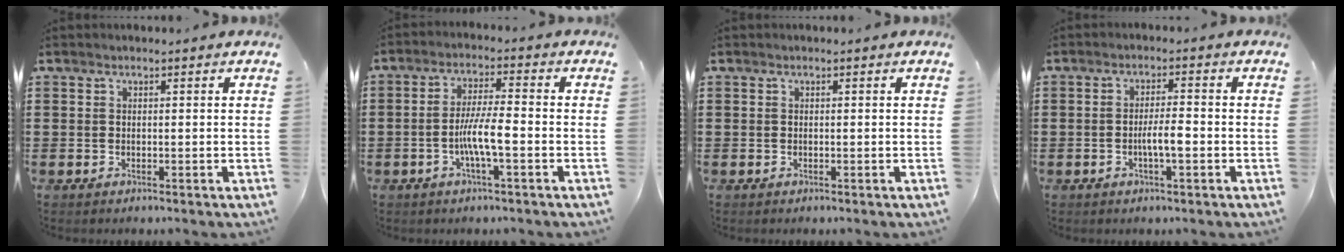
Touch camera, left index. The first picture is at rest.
{"total": 6.1, "force": [-1.9, 1.0, 5.7], "torque": [-0.110, -0.001, -0.039]}
{"total": 0.0}
{"total": 3.8, "force": [-1.0, 0.8, 3.6], "torque": [-0.070, 0.001, -0.021]}